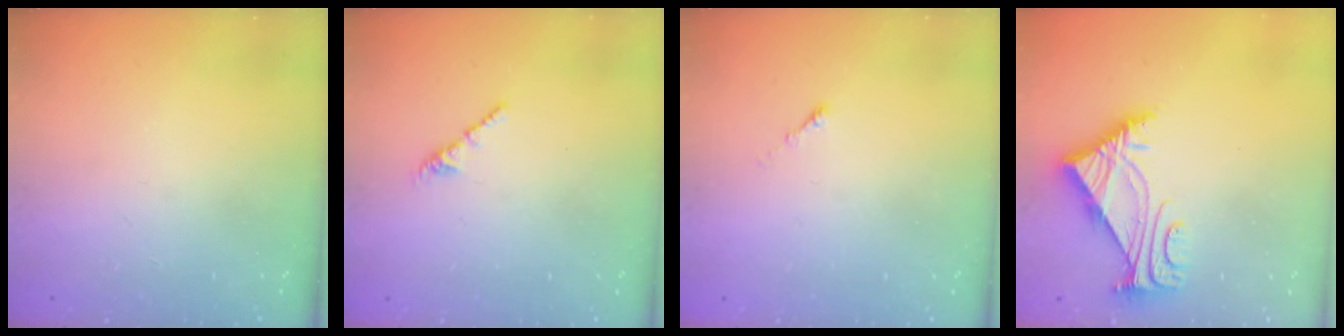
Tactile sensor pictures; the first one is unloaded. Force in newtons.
{"total": 2.4, "press": 2.3, "slide": 0.8}
{"total": 0.0}
{"total": 5.4, "press": 5.3, "slide": 0.9}